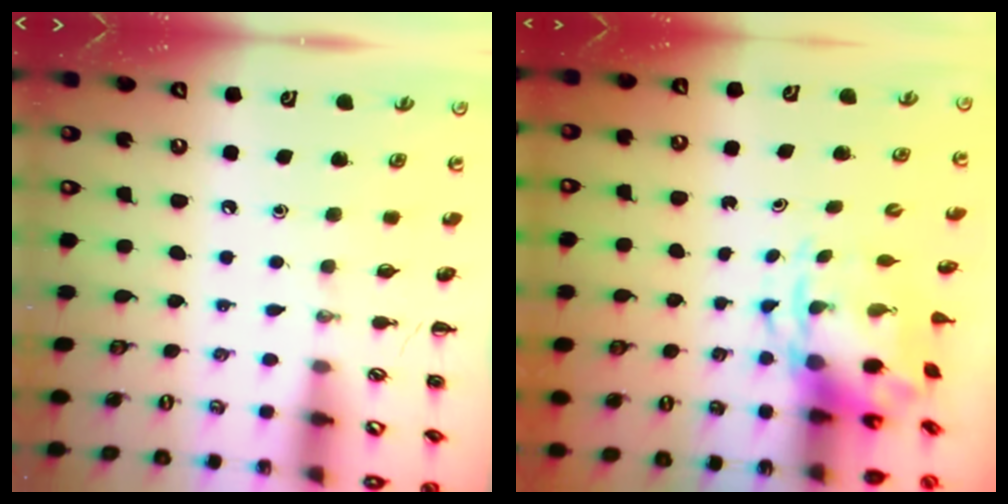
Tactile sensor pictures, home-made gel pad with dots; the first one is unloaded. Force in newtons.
{"total": 3.7, "press": 3.6, "slide": 0.8}